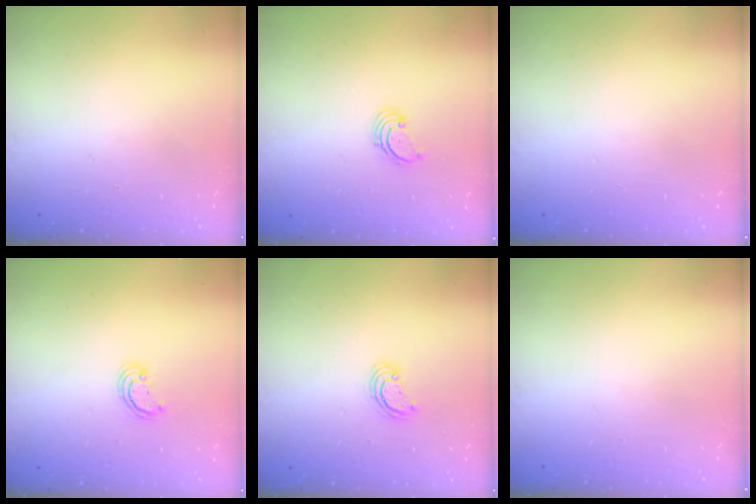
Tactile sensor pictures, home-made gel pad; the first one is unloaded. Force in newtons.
{"total": 1.7, "press": 1.6, "slide": 0.2}
{"total": 0.0}
{"total": 2.3, "press": 2.3, "slide": 0.3}
{"total": 2.8, "press": 2.8, "slide": 0.3}
{"total": 0.0}